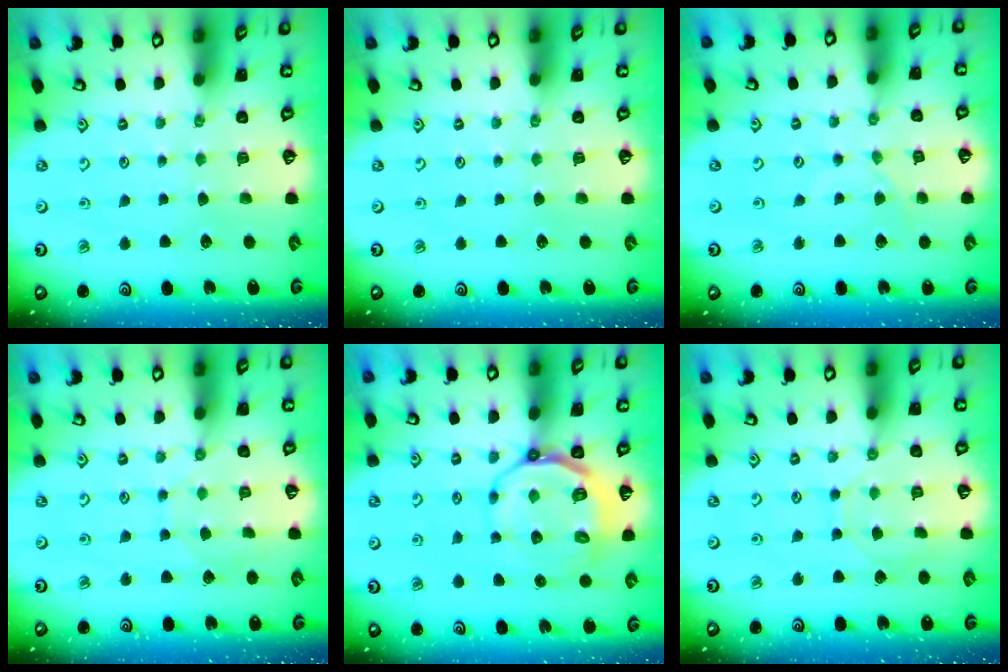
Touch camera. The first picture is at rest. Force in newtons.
{"total": 0.0}
{"total": 0.6, "press": 0.5, "slide": 0.2}
{"total": 5.0, "press": 5.0, "slide": 0.6}
{"total": 9.1, "press": 8.6, "slide": 3.0}
{"total": 7.4, "press": 7.3, "slide": 0.8}